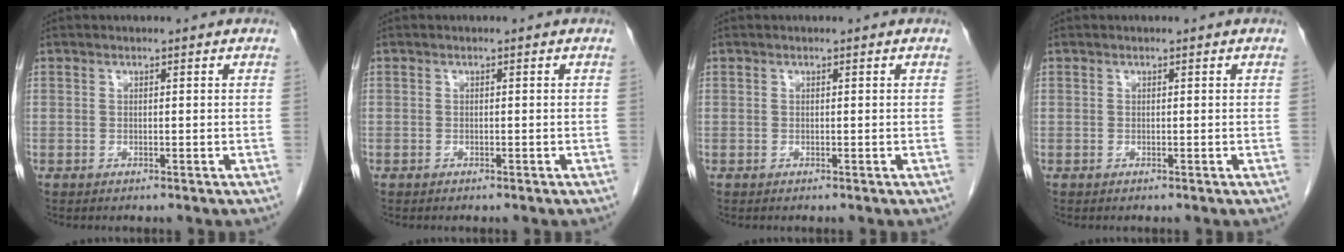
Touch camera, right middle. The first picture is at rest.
{"total": 0.0}
{"total": 0.0}
{"total": 0.0}